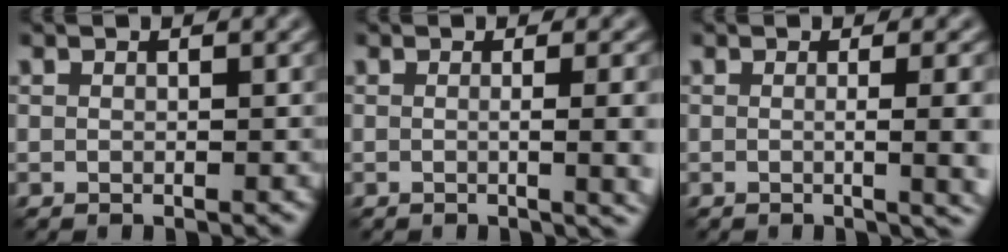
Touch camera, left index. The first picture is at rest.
{"total": 5.3, "force": [-0.2, 2.2, 4.8], "torque": [-0.032, 0.002, -0.004]}
{"total": 6.1, "force": [-0.2, 2.5, 5.5], "torque": [-0.034, 0.002, -0.004]}